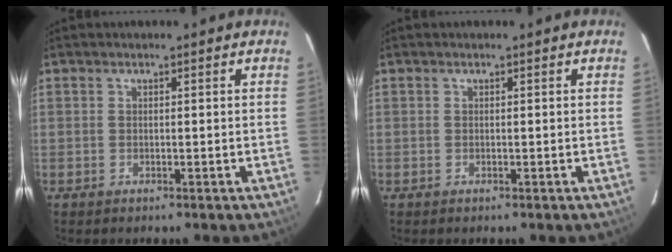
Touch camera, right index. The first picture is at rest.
{"total": 0.0}